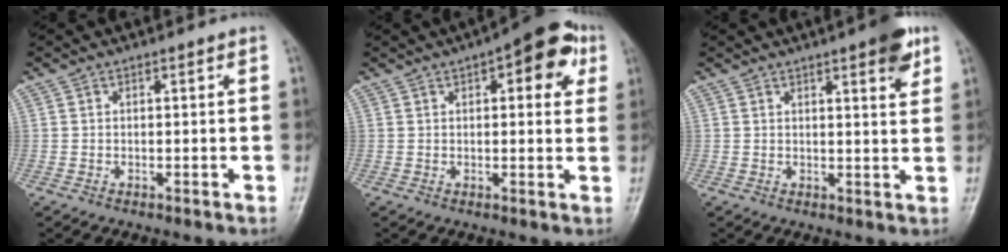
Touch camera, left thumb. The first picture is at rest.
{"total": 11.0, "force": [4.6, 4.6, 8.8], "torque": [-0.077, 0.004, 0.049]}
{"total": 6.0, "force": [3.4, 1.3, 4.7], "torque": [-0.052, -0.014, 0.040]}